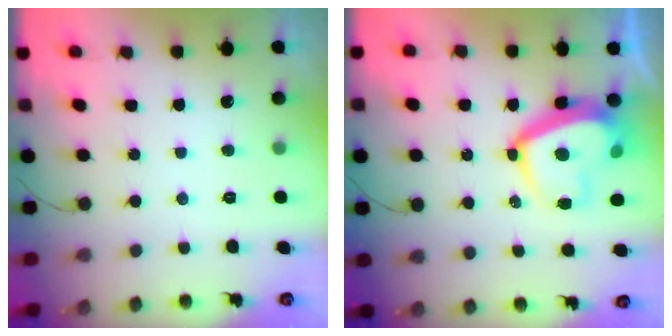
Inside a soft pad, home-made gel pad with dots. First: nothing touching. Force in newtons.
{"total": 14.5, "press": 14.5, "slide": 1.1}